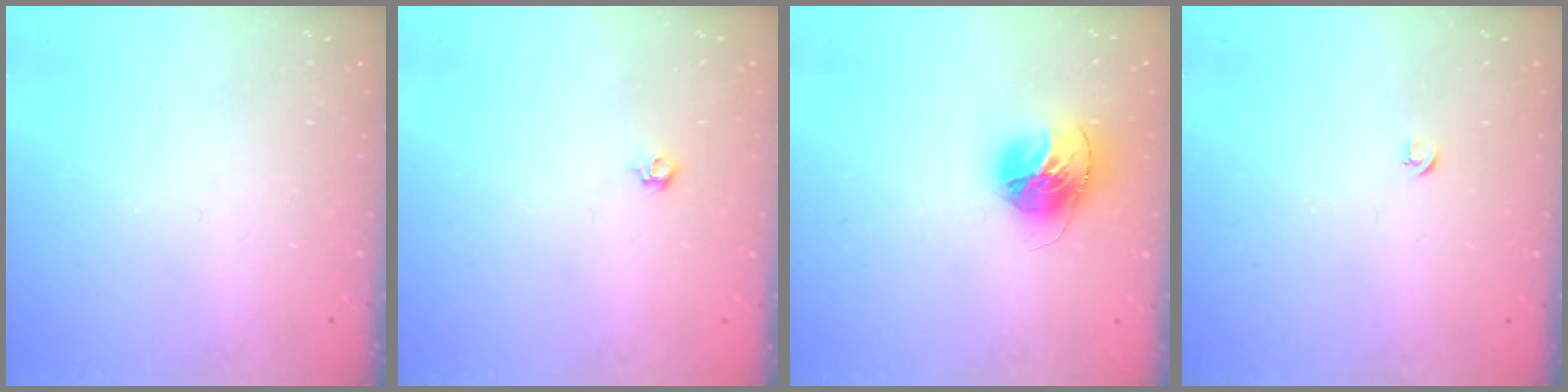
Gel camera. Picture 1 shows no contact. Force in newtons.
{"total": 3.9, "press": 3.8, "slide": 0.8}
{"total": 14.3, "press": 14.3, "slide": 1.5}
{"total": 2.7, "press": 2.6, "slide": 0.6}